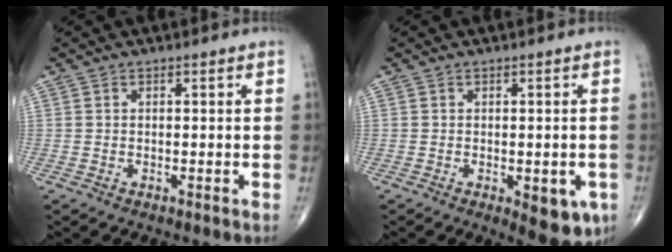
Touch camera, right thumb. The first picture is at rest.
{"total": 7.3, "force": [-2.5, 3.2, 6.1], "torque": [-0.052, -0.004, -0.024]}